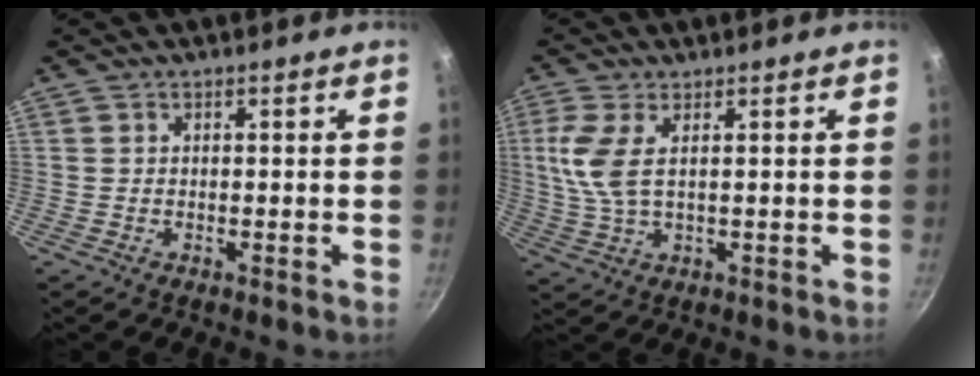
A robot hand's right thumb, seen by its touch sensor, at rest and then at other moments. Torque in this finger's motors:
{"motor_torque": [-0.04, 0.17, 0.30, -0.15, 0.11]}